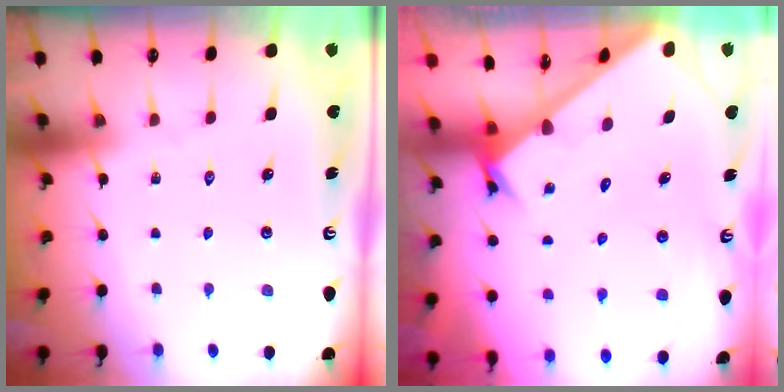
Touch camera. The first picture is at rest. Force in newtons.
{"total": 2.7, "press": 2.7, "slide": 0.3}